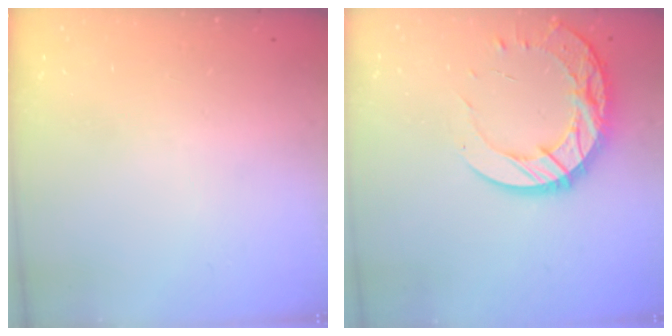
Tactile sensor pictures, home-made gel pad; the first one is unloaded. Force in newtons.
{"total": 16.1, "press": 16.0, "slide": 1.2}